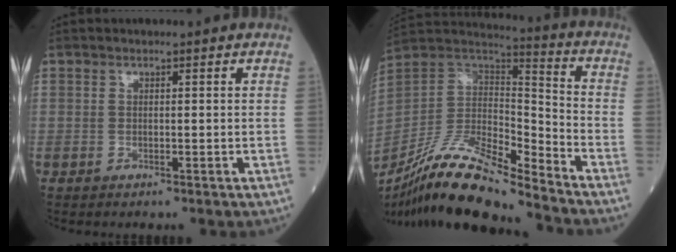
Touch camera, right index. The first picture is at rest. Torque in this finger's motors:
{"motor_torque": [0.82, -1.32, 0.14, -0.01]}